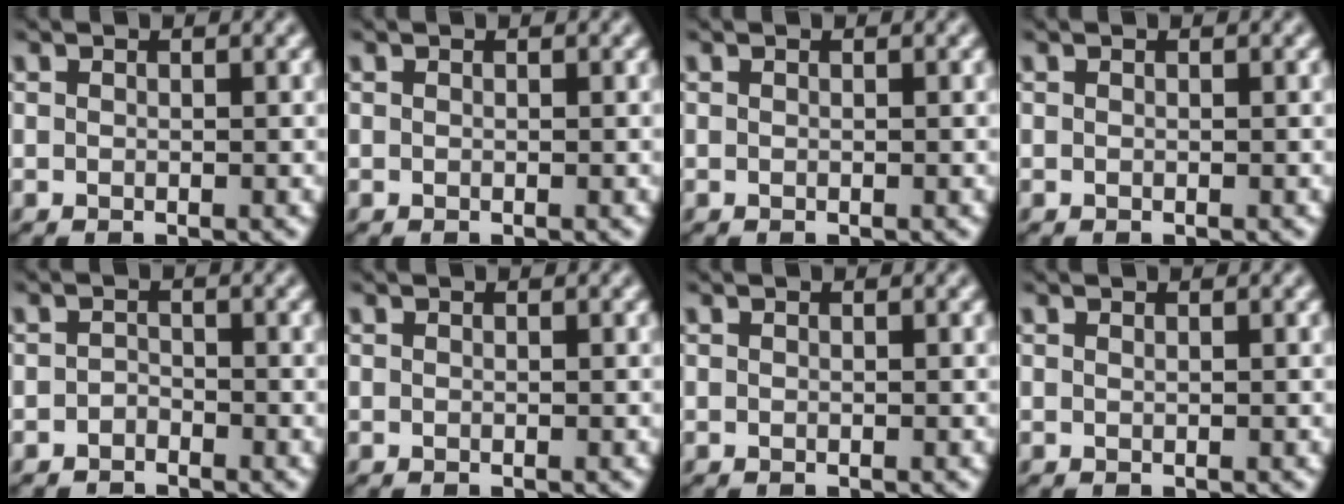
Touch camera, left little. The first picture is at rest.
{"total": 0.0}
{"total": 0.0}
{"total": 0.0}
{"total": 1.1, "force": [-1.0, 0.5, 0.0], "torque": [0.003, 0.004, -0.021]}
{"total": 0.0}
{"total": 0.0}
{"total": 0.0}